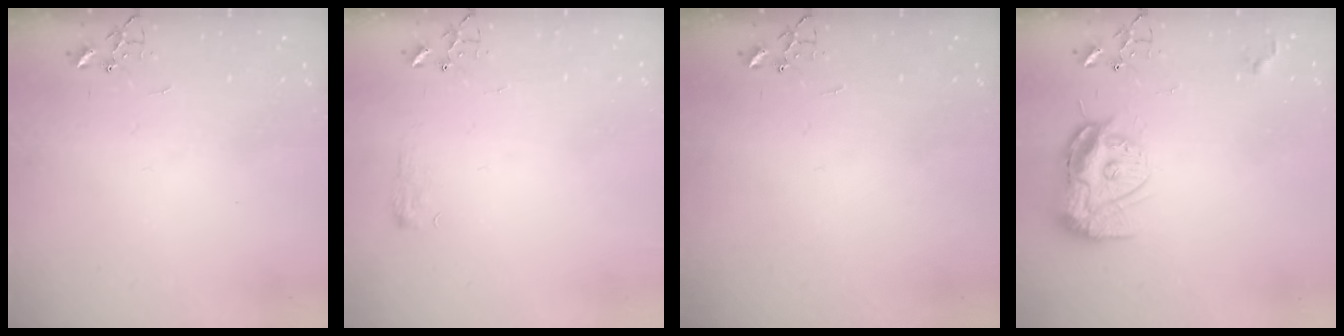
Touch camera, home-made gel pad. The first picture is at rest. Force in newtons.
{"total": 6.4, "press": 6.3, "slide": 0.9}
{"total": 0.0}
{"total": 12.4, "press": 12.4, "slide": 1.4}